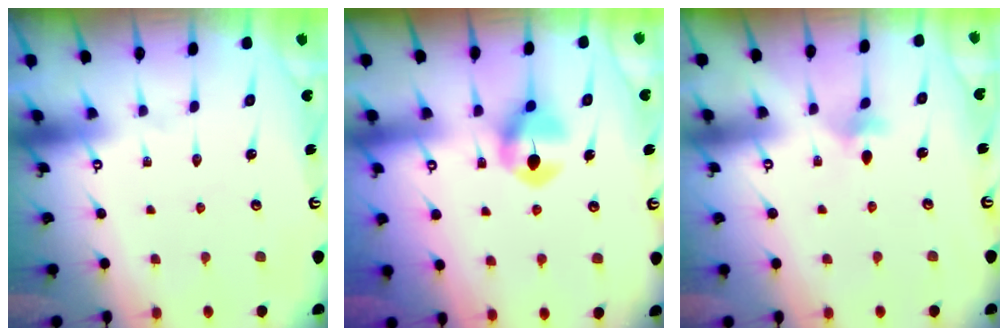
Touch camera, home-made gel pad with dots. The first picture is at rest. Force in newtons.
{"total": 8.2, "press": 8.2, "slide": 0.2}
{"total": 5.0, "press": 5.0, "slide": 0.7}